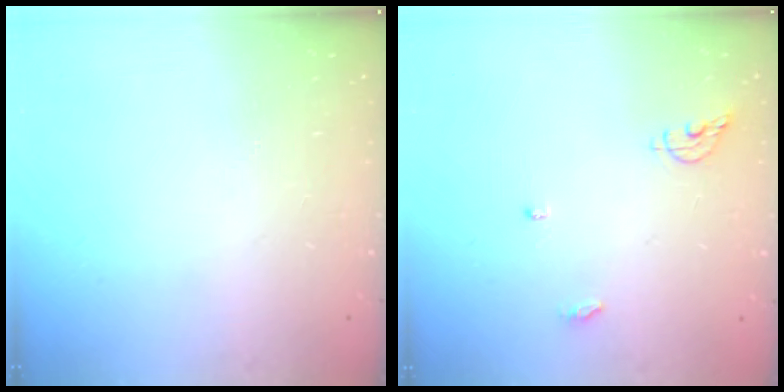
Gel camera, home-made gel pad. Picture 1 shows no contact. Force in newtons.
{"total": 6.5, "press": 6.5, "slide": 0.5}